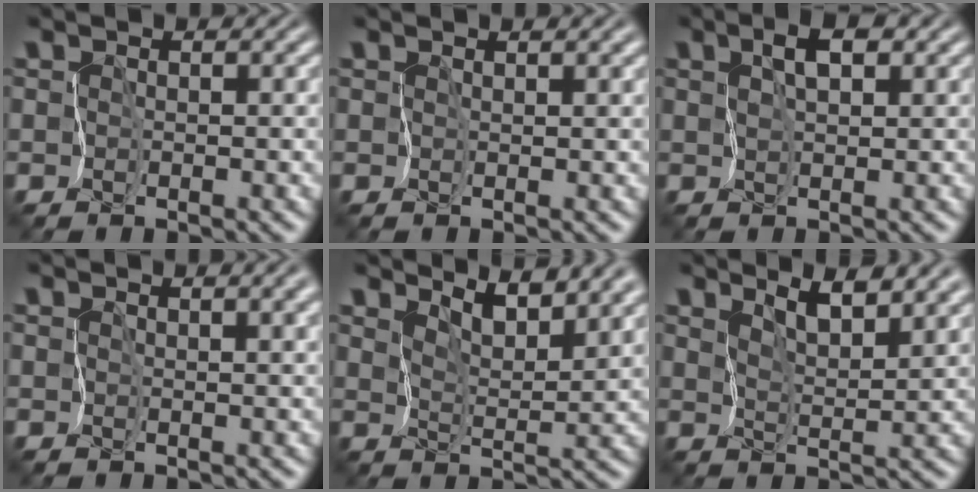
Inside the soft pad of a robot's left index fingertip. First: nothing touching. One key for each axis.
{"total": 1.6, "fx": 1.1, "fy": 0.4, "fz": 1.2, "tx": -0.012, "ty": 0.000, "tz": 0.022}
{"total": 2.9, "fx": 1.4, "fy": 1.1, "fz": 2.3, "tx": -0.040, "ty": 0.006, "tz": 0.025}
{"total": 4.4, "fx": 2.1, "fy": 1.8, "fz": 3.4, "tx": -0.037, "ty": 0.010, "tz": 0.029}
{"total": 4.2, "fx": 3.7, "fy": 0.7, "fz": 1.9, "tx": -0.040, "ty": -0.005, "tz": 0.064}
{"total": 3.9, "fx": 3.2, "fy": 0.6, "fz": 2.2, "tx": -0.038, "ty": 0.000, "tz": 0.059}